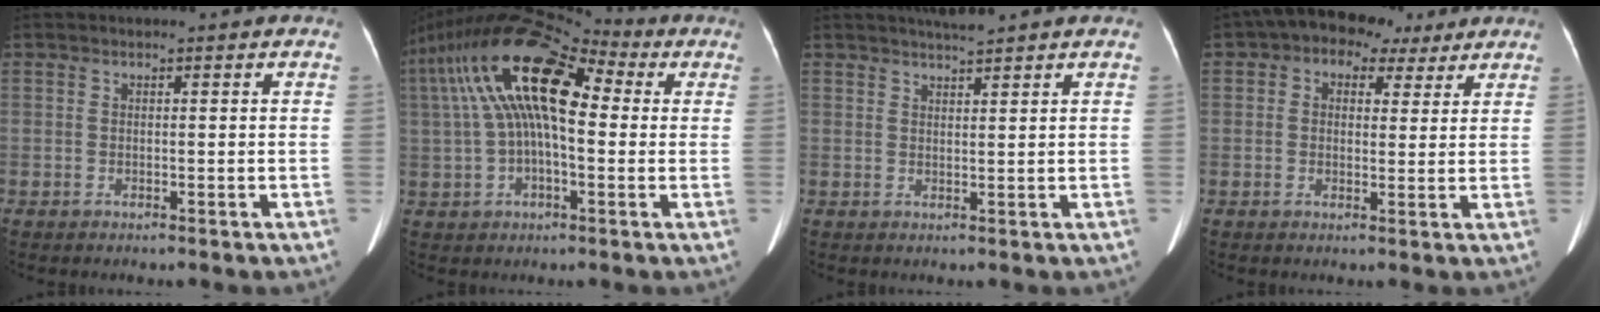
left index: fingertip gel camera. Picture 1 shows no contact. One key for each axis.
{"total": 18.1, "fx": 3.6, "fy": 7.6, "fz": 16.0, "tx": -0.319, "ty": 0.068, "tz": 0.053}
{"total": 2.9, "fx": 2.6, "fy": -0.2, "fz": 1.2, "tx": -0.017, "ty": 0.012, "tz": 0.044}
{"total": 7.5, "fx": 4.1, "fy": 5.0, "fz": 3.7, "tx": -0.050, "ty": 0.040, "tz": 0.058}